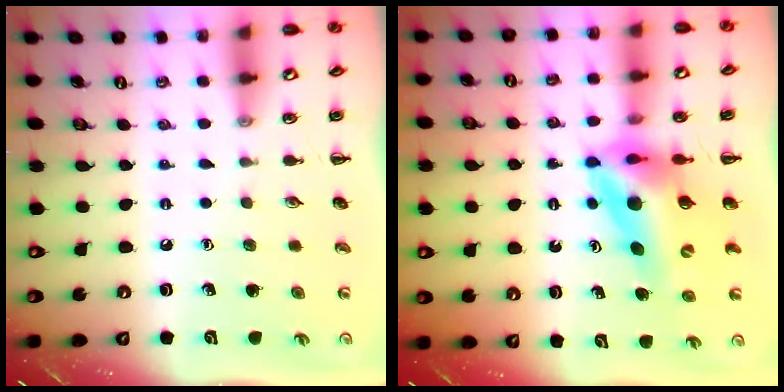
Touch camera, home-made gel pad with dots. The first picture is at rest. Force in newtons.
{"total": 12.2, "press": 11.5, "slide": 4.0}